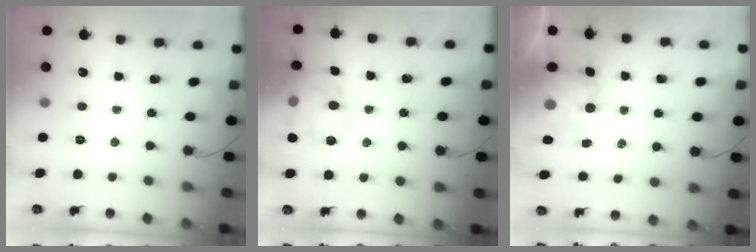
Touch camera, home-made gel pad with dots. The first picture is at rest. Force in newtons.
{"total": 16.7, "press": 16.6, "slide": 1.2}
{"total": 8.2, "press": 8.0, "slide": 1.8}